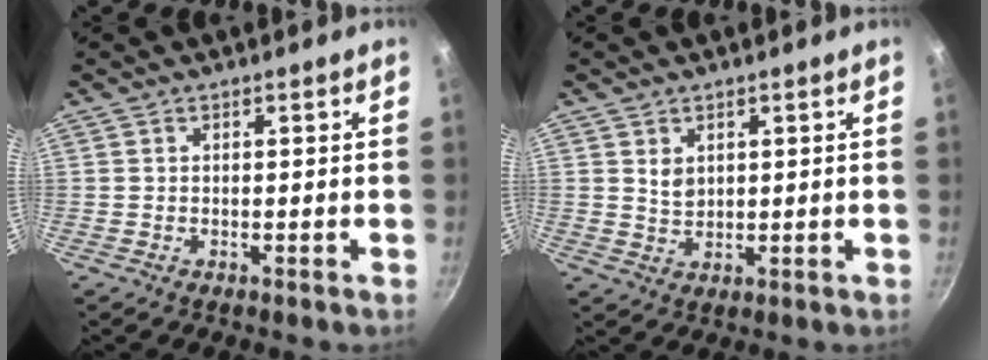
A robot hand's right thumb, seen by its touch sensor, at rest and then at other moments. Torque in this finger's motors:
{"motor_torque": [-0.06, -0.13, -0.04, 0.35, 0.04]}